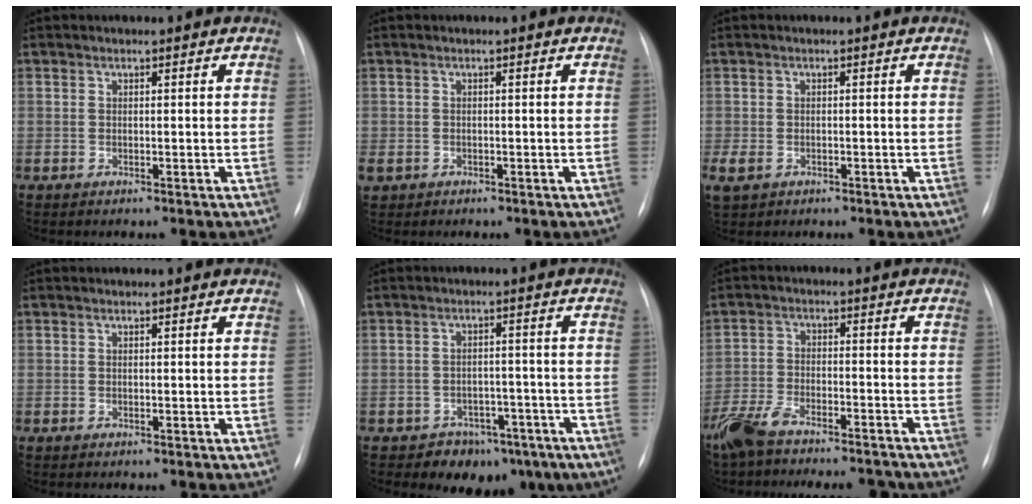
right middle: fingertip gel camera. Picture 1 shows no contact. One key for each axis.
{"total": 2.2, "fx": -0.9, "fy": 1.7, "fz": 0.9, "tx": -0.021, "ty": 0.003, "tz": -0.009}
{"total": 3.0, "fx": -1.2, "fy": 2.1, "fz": 1.8, "tx": -0.045, "ty": -0.004, "tz": -0.013}
{"total": 0.0}
{"total": 8.0, "fx": -5.2, "fy": 5.5, "fz": 2.5, "tx": -0.016, "ty": 0.028, "tz": -0.063}
{"total": 12.7, "fx": -11.0, "fy": 3.1, "fz": 5.5, "tx": -0.096, "ty": 0.005, "tz": -0.169}